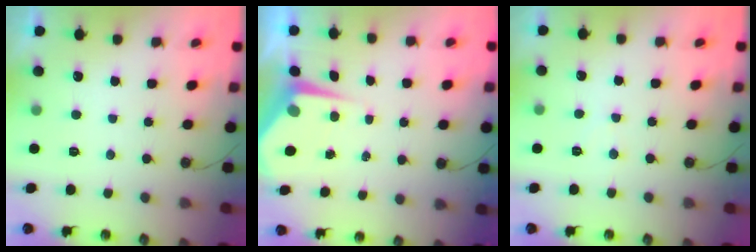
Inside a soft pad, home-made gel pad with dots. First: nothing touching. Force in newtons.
{"total": 5.1, "press": 5.0, "slide": 0.7}
{"total": 4.8, "press": 4.8, "slide": 0.7}